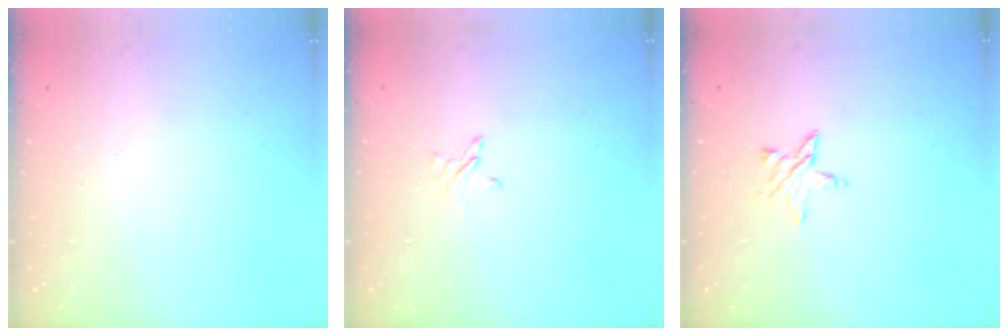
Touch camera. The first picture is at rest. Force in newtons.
{"total": 2.4, "press": 2.4, "slide": 0.2}
{"total": 5.6, "press": 5.6, "slide": 0.5}